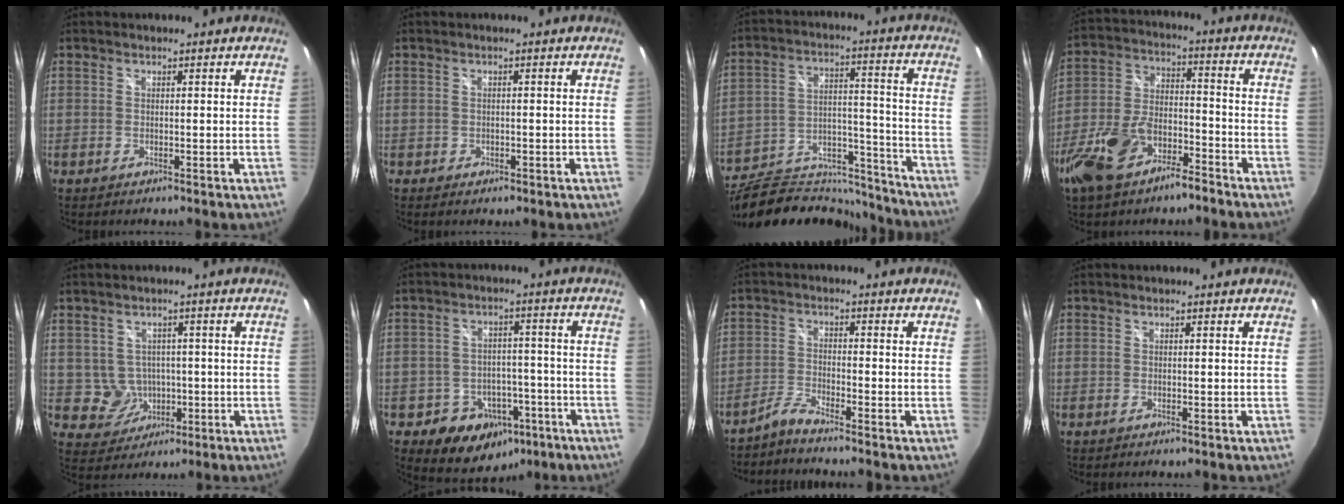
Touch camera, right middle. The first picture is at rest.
{"total": 0.7, "force": [-0.2, 0.6, 0.4], "torque": [-0.008, -0.005, -0.005]}
{"total": 24.6, "force": [-19.7, 10.1, 10.8], "torque": [-0.208, 0.031, -0.277]}
{"total": 15.4, "force": [-9.8, 7.2, 9.5], "torque": [-0.212, -0.002, -0.175]}
{"total": 5.5, "force": [-0.7, 5.3, 1.1], "torque": [-0.036, 0.011, 0.007]}
{"total": 11.9, "force": [-6.1, 9.1, 4.6], "torque": [-0.100, 0.028, -0.058]}
{"total": 2.6, "force": [-2.3, -0.7, 0.8], "torque": [-0.030, 0.001, -0.057]}
{"total": 0.0}